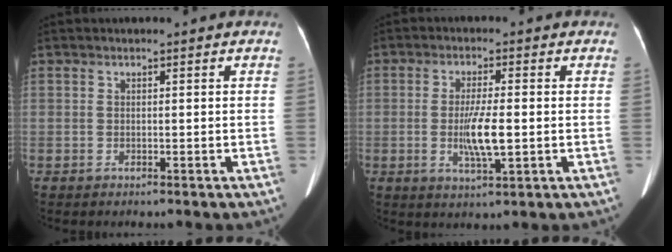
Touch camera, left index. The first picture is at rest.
{"total": 5.6, "force": [-1.2, 0.7, 5.4], "torque": [-0.105, -0.026, -0.022]}